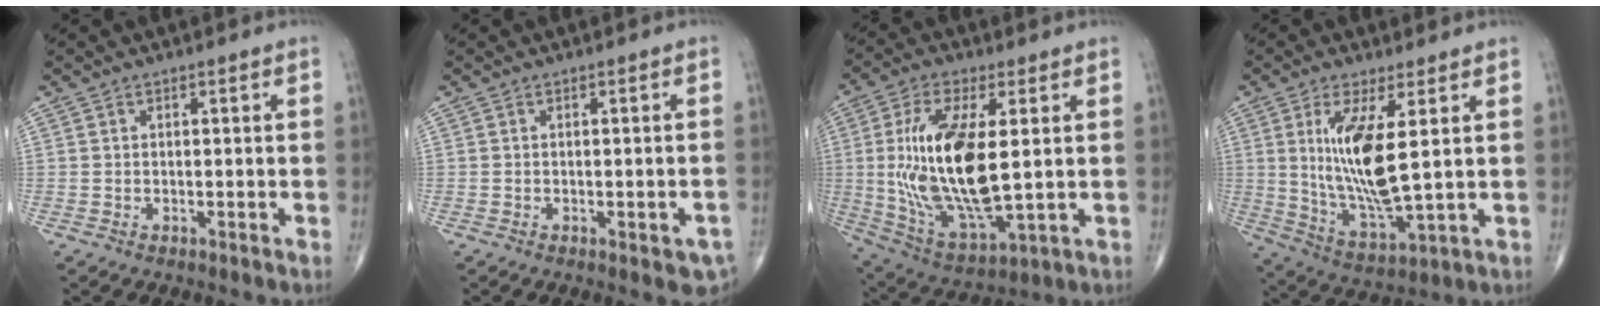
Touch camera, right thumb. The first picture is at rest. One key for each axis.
{"total": 4.5, "fx": -1.8, "fy": 1.6, "fz": 3.8, "tx": -0.035, "ty": 0.003, "tz": -0.016}
{"total": 20.1, "fx": 1.5, "fy": 8.0, "fz": 18.3, "tx": -0.367, "ty": -0.016, "tz": 0.040}
{"total": 13.7, "fx": 2.6, "fy": 3.9, "fz": 12.8, "tx": -0.254, "ty": -0.032, "tz": 0.062}